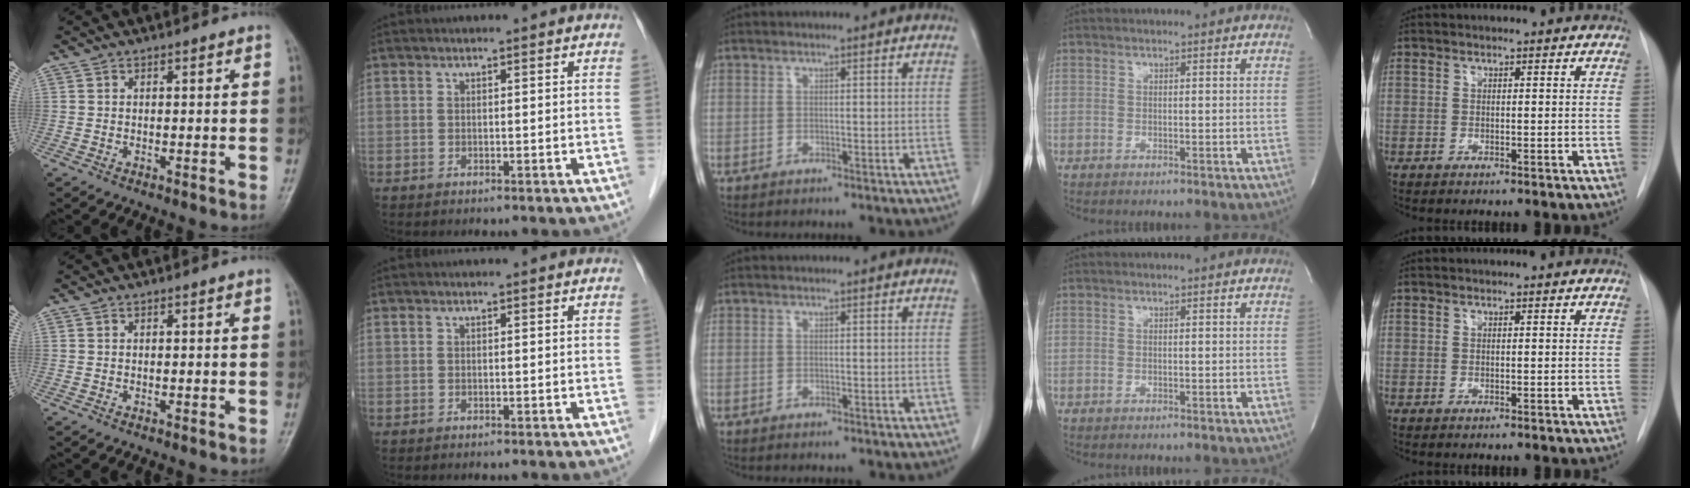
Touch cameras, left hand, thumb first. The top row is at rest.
{}